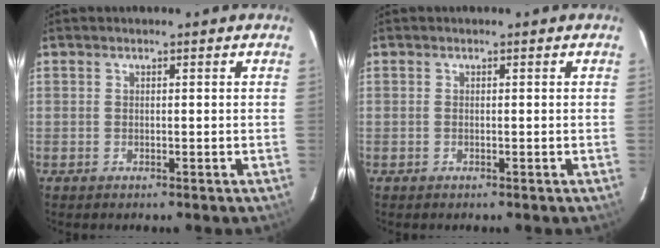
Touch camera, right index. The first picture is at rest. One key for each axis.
{"total": 0.0}